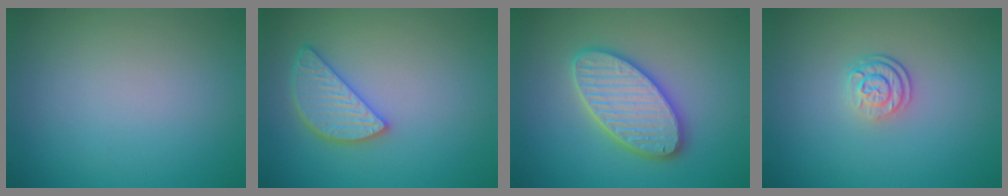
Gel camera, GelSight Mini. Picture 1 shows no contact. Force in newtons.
{"total": 3.9, "press": 3.7, "slide": 1.4}
{"total": 5.8, "press": 5.8, "slide": 0.6}
{"total": 2.5, "press": 1.9, "slide": 1.6}